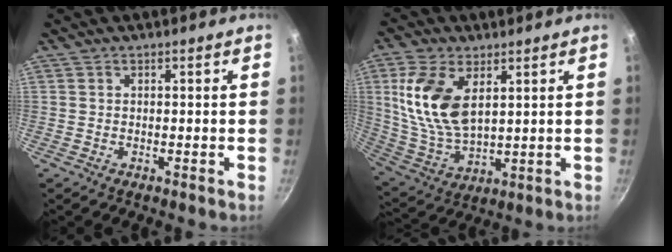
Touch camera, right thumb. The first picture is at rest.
{"total": 14.7, "force": [4.4, 8.0, 11.5], "torque": [-0.223, -0.021, 0.098]}